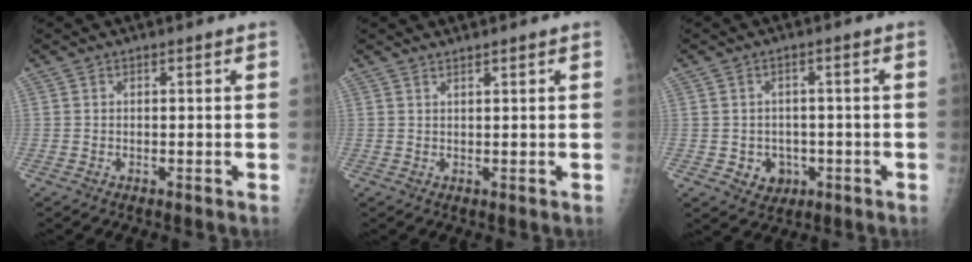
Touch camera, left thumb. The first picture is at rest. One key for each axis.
{"total": 1.0, "fx": 0.9, "fy": -0.1, "fz": 0.4, "tx": -0.004, "ty": -0.007, "tz": 0.019}
{"total": 4.7, "fx": -1.5, "fy": 4.1, "fz": 1.7, "tx": 0.001, "ty": 0.009, "tz": -0.013}